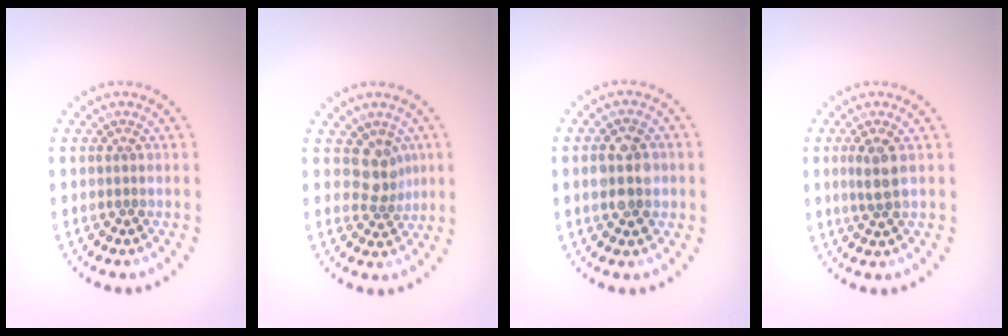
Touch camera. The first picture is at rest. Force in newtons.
{"total": 2.4, "press": 1.8, "slide": 1.6}
{"total": 3.3, "press": 3.3, "slide": 0.3}
{"total": 1.9, "press": 1.8, "slide": 0.8}